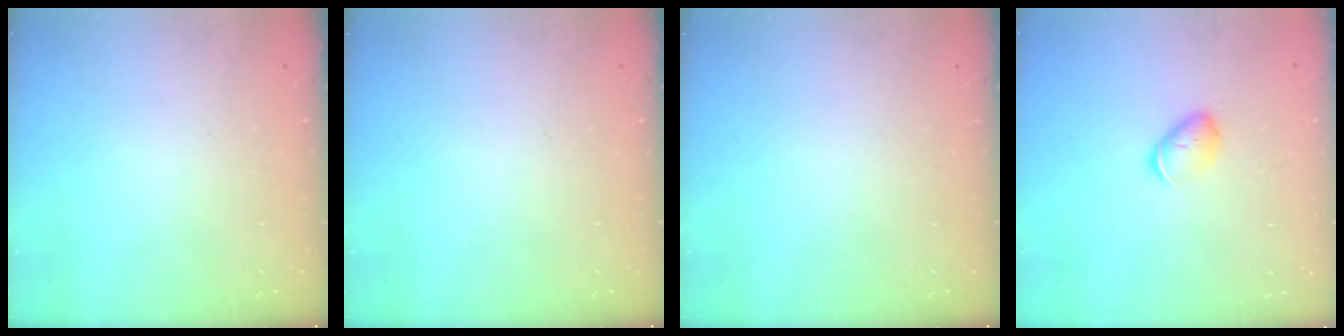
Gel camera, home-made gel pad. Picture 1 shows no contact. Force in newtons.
{"total": 0.0}
{"total": 0.0}
{"total": 5.8, "press": 5.8, "slide": 0.7}